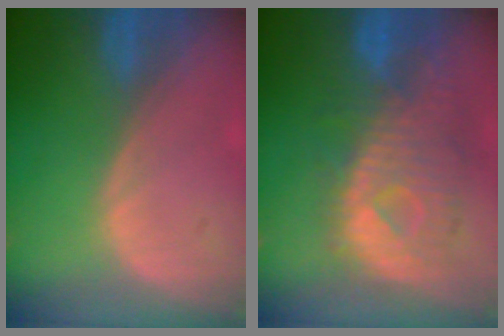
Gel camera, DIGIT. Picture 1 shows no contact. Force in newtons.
{"total": 10.8, "press": 9.6, "slide": 4.9}